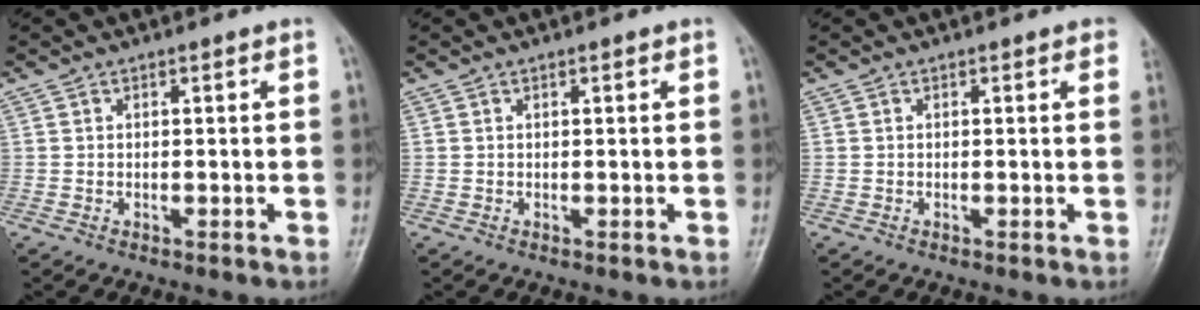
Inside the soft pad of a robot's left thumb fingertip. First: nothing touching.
{"total": 0.6, "force": [0.3, 0.1, 0.5], "torque": [-0.008, 0.000, 0.004]}
{"total": 1.6, "force": [1.0, 0.6, 1.1], "torque": [-0.005, 0.003, 0.006]}